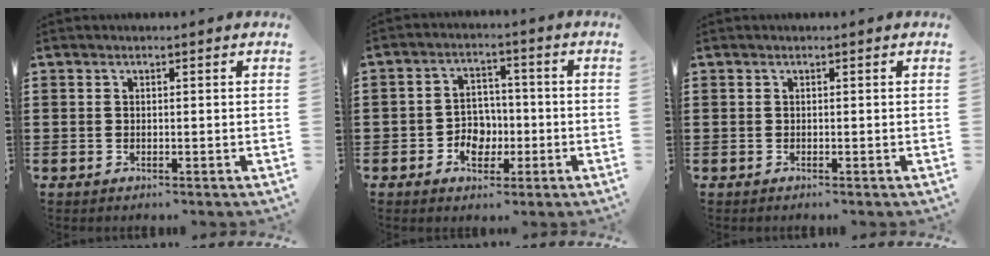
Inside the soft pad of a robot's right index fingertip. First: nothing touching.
{"total": 4.8, "force": [-1.6, 3.9, 2.3], "torque": [-0.042, 0.005, -0.032]}
{"total": 0.0}